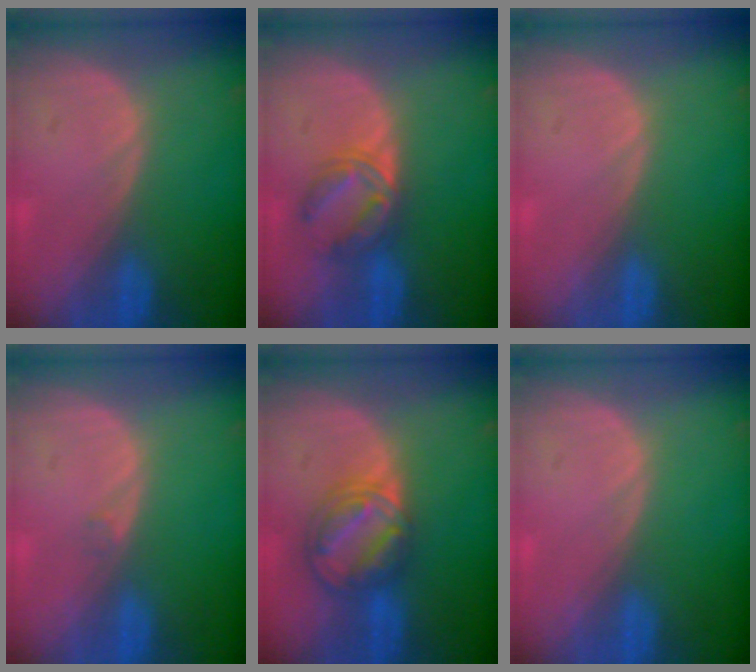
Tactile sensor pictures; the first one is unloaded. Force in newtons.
{"total": 5.5, "press": 5.4, "slide": 1.1}
{"total": 0.0}
{"total": 0.5, "press": 0.5, "slide": 0.1}
{"total": 8.1, "press": 7.0, "slide": 4.1}
{"total": 0.0}